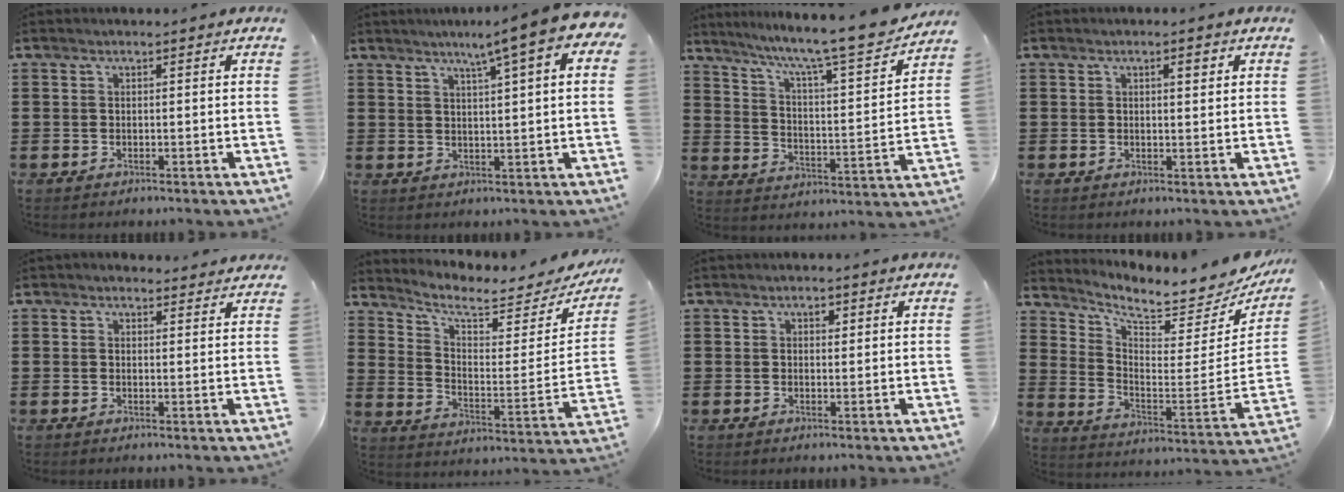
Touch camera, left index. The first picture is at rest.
{"total": 6.8, "force": [4.1, -0.1, 5.4], "torque": [-0.098, -0.020, 0.060]}
{"total": 8.5, "force": [7.5, -0.4, 4.1], "torque": [-0.103, -0.061, 0.117]}
{"total": 2.1, "force": [0.8, 0.6, 1.9], "torque": [-0.029, 0.001, 0.011]}
{"total": 1.7, "force": [1.6, 0.8, 0.2], "torque": [0.001, 0.002, 0.029]}
{"total": 6.3, "force": [5.0, 2.0, 3.2], "torque": [-0.074, -0.038, 0.079]}
{"total": 1.3, "force": [0.6, 0.8, 0.9], "torque": [-0.011, 0.003, 0.009]}
{"total": 6.1, "force": [5.4, 0.8, 2.6], "torque": [-0.067, -0.061, 0.083]}